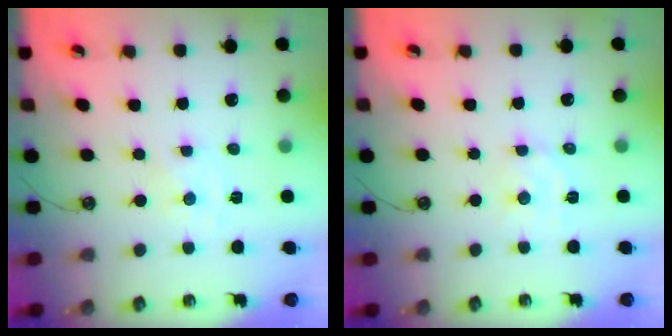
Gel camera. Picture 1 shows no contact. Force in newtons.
{"total": 4.6, "press": 4.6, "slide": 0.2}